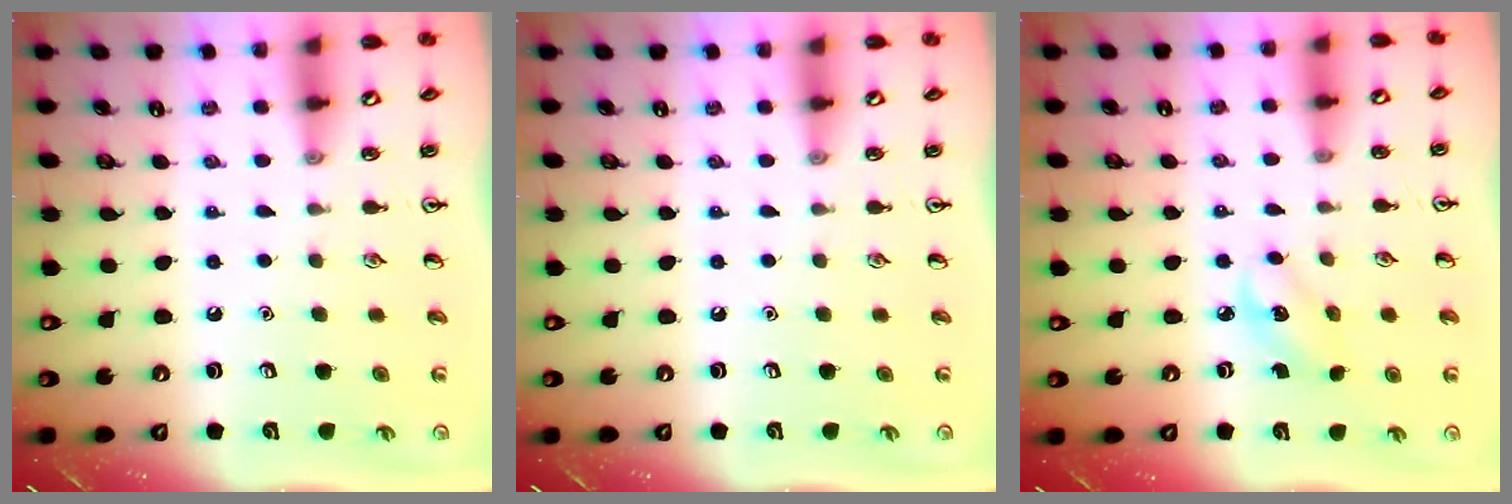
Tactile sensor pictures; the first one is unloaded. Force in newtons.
{"total": 0.0}
{"total": 2.9, "press": 2.8, "slide": 0.7}